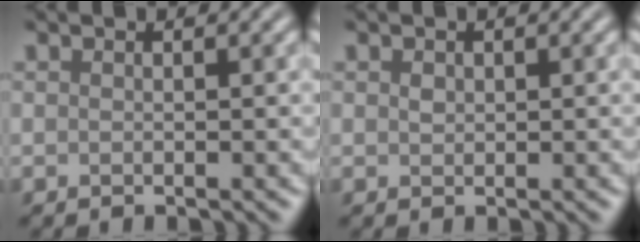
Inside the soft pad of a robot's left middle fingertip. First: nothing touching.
{"total": 0.7, "force": [0.2, 0.5, 0.3], "torque": [-0.010, 0.000, 0.005]}